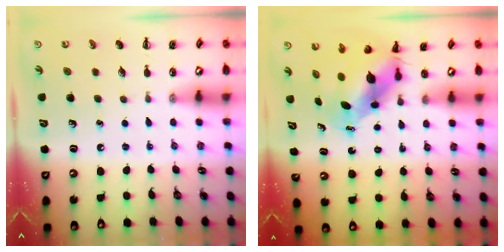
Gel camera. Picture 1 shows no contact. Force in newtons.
{"total": 5.7, "press": 5.5, "slide": 1.5}